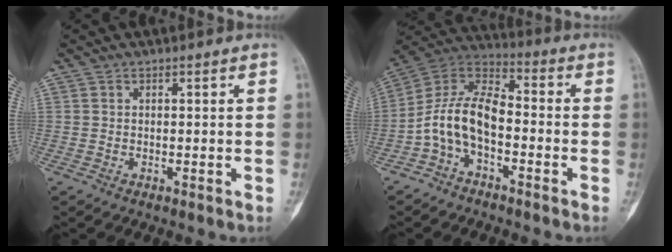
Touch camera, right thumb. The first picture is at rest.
{"total": 11.5, "force": [-3.5, 6.3, 9.0], "torque": [-0.168, 0.061, -0.079]}